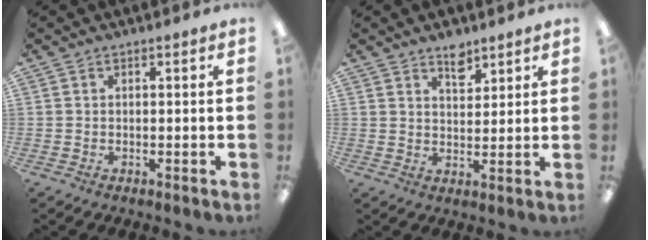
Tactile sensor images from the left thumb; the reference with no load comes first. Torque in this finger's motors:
{"motor_torque": [0.16, -0.34, 0.40, -0.35, 0.16]}